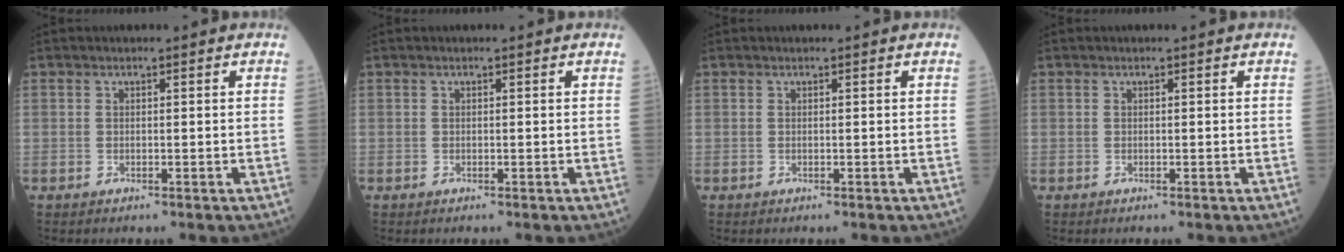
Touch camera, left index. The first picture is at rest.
{"total": 0.0}
{"total": 0.0}
{"total": 0.0}